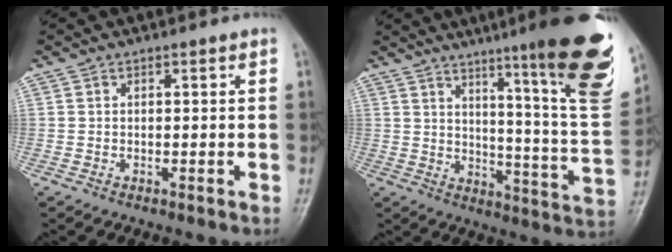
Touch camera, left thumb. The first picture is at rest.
{"total": 23.3, "force": [13.7, 1.9, 18.8], "torque": [-0.227, -0.075, 0.190]}